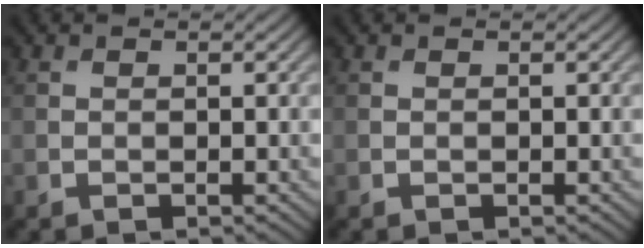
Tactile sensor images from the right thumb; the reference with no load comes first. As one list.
[{"total": 0.0}]